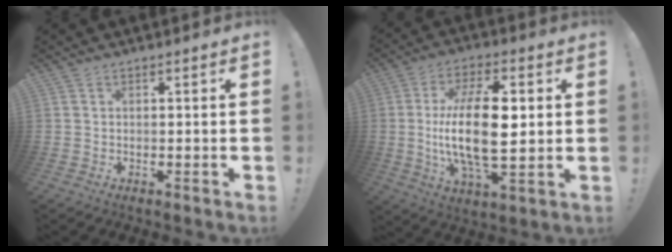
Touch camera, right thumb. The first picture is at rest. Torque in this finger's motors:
{"motor_torque": [2.41, 2.60, 1.06, -0.59, 0.35]}